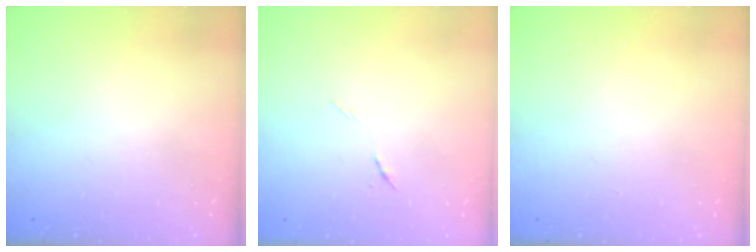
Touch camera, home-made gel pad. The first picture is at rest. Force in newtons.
{"total": 6.2, "press": 6.1, "slide": 0.9}
{"total": 0.0}